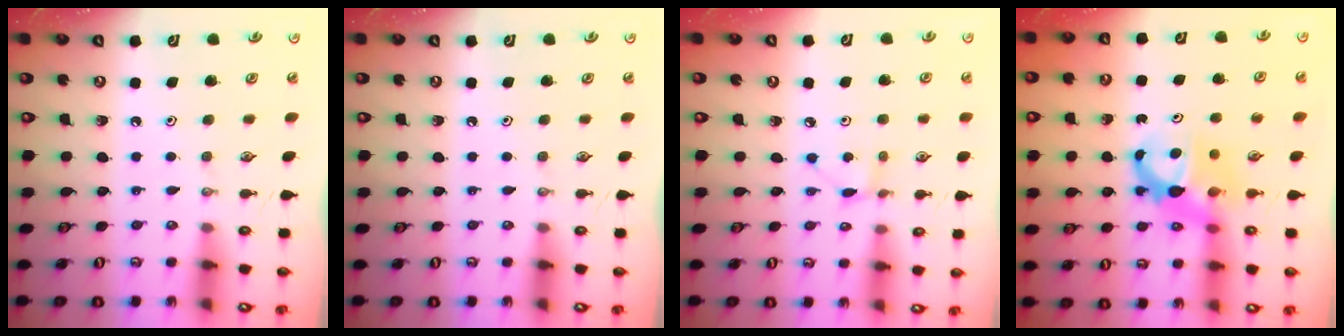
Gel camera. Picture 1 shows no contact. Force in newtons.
{"total": 0.0}
{"total": 3.6, "press": 3.5, "slide": 0.4}
{"total": 6.6, "press": 6.6, "slide": 0.5}